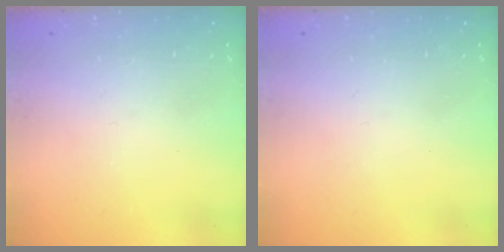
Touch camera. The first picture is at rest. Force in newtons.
{"total": 0.0}